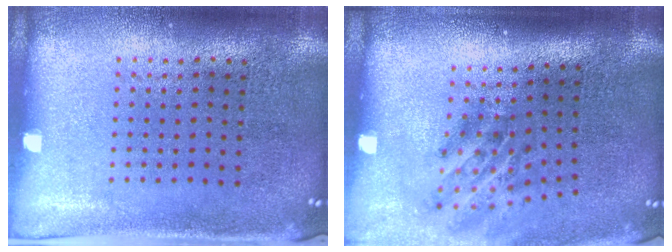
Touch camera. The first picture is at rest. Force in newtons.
{"total": 1.9, "press": 1.2, "slide": 1.5}